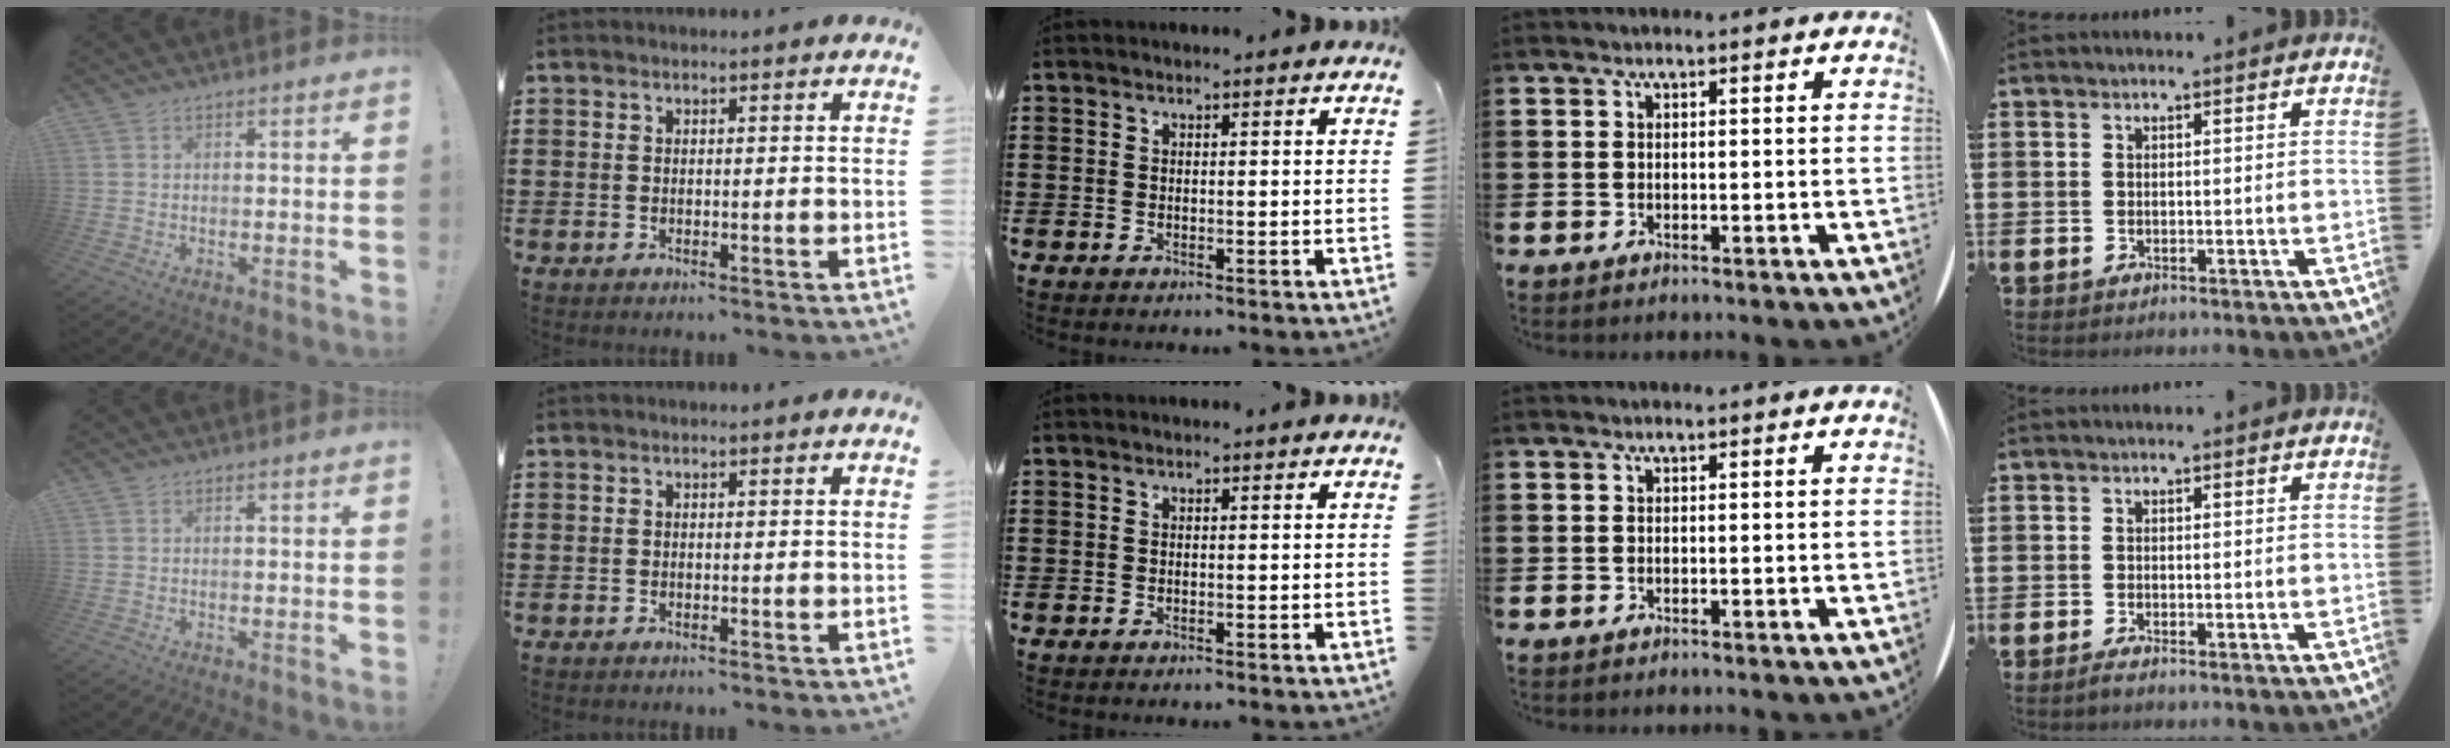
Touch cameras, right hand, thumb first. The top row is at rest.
{"little": {"total": 0.8, "force": [-0.6, 0.1, 0.6], "torque": [-0.010, -0.003, -0.011]}}